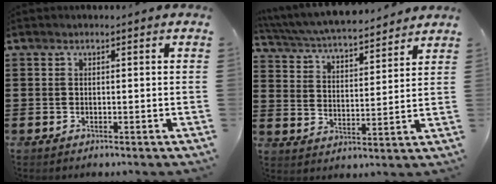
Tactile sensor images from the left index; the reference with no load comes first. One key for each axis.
{"total": 5.3, "fx": 5.0, "fy": 0.3, "fz": 1.5, "tx": -0.053, "ty": -0.032, "tz": 0.084}